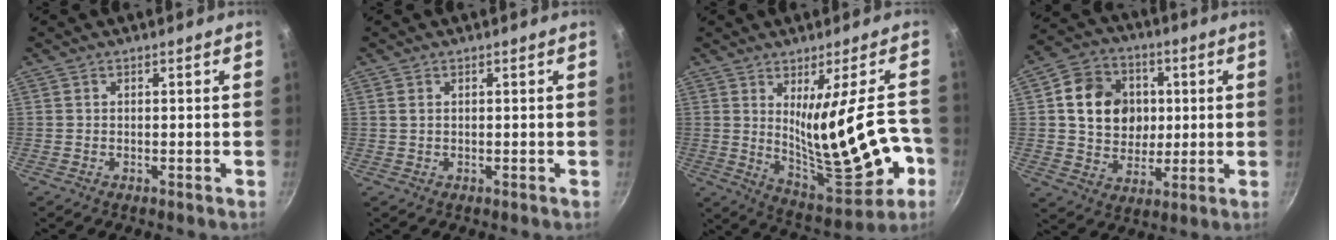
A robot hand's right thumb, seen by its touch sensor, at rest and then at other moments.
{"total": 0.8, "force": [0.3, 0.5, 0.5], "torque": [-0.010, 0.001, 0.004]}
{"total": 19.6, "force": [-2.7, 6.6, 18.2], "torque": [-0.252, -0.020, -0.011]}
{"total": 14.3, "force": [2.1, 12.2, 7.2], "torque": [-0.087, 0.009, 0.036]}